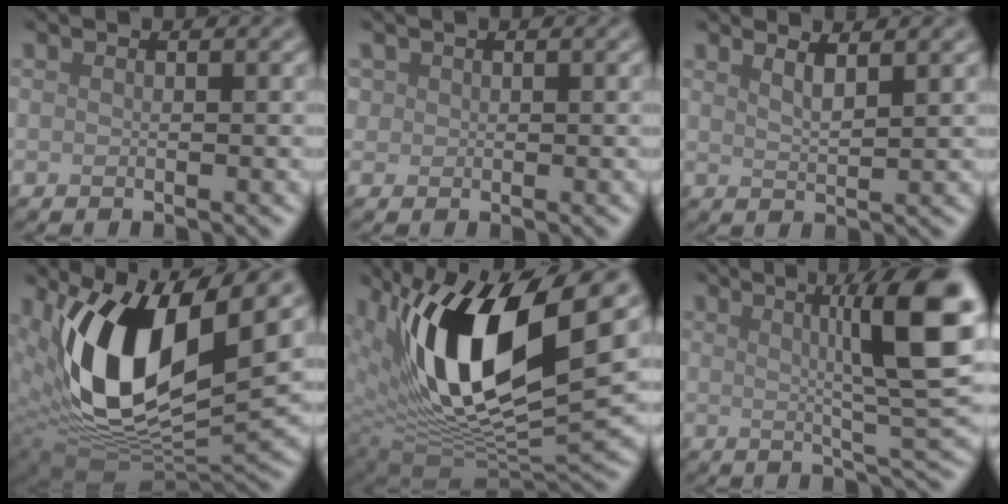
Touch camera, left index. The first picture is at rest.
{"total": 0.9, "force": [0.4, 0.9, 0.1], "torque": [0.005, -0.001, 0.006]}
{"total": 2.3, "force": [1.6, 0.6, 1.5], "torque": [-0.013, 0.006, 0.020]}
{"total": 12.8, "force": [3.6, 6.0, 10.7], "torque": [-0.207, -0.014, 0.066]}
{"total": 13.9, "force": [4.7, 5.6, 11.8], "torque": [-0.212, -0.011, 0.087]}
{"total": 10.0, "force": [2.7, 1.7, 9.4], "torque": [-0.117, 0.011, 0.040]}